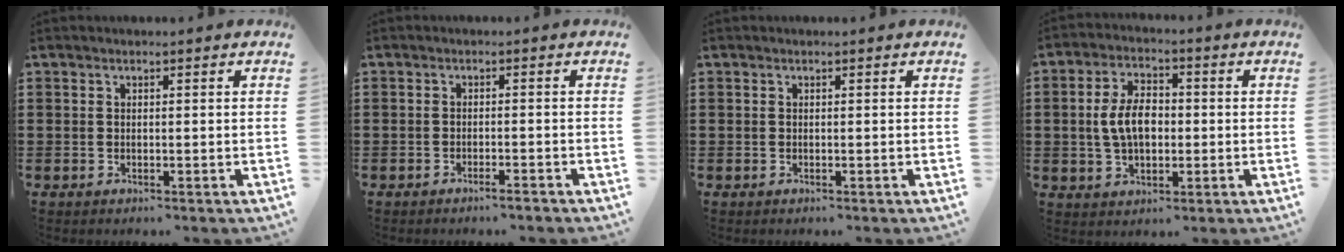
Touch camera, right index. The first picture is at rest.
{"total": 1.5, "force": [-1.3, 0.0, 0.7], "torque": [-0.014, -0.002, -0.023]}
{"total": 0.0}
{"total": 7.0, "force": [-0.1, 4.2, 5.6], "torque": [-0.122, 0.003, -0.012]}